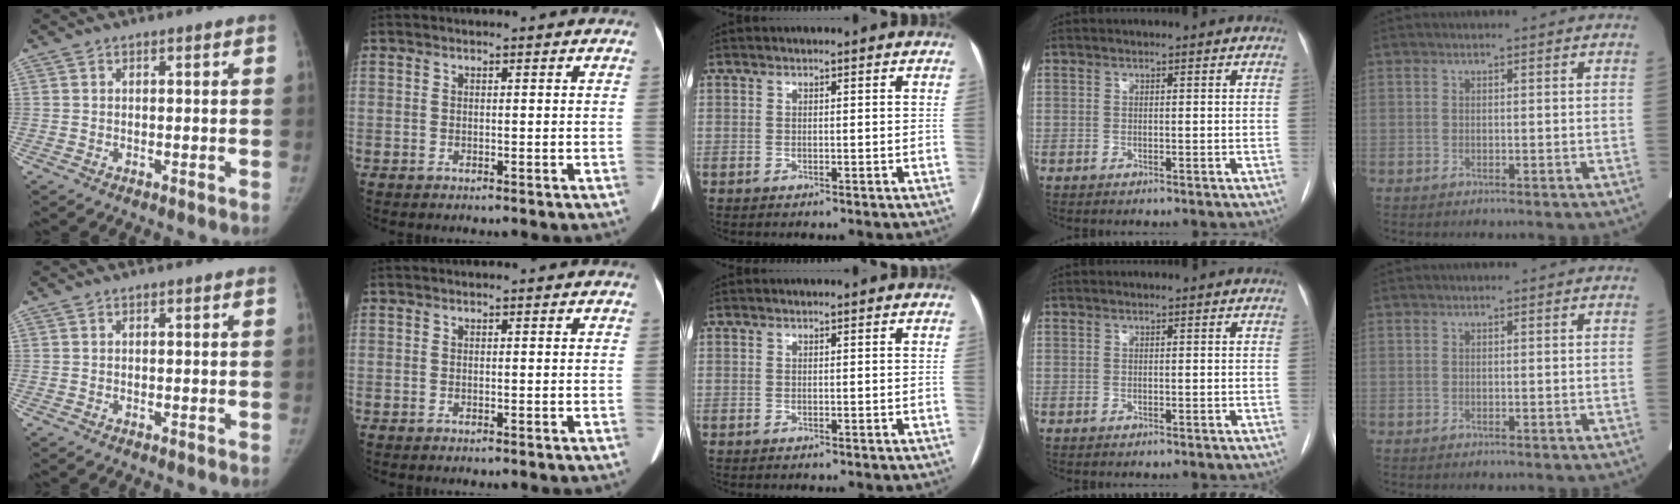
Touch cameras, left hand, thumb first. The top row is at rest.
{}